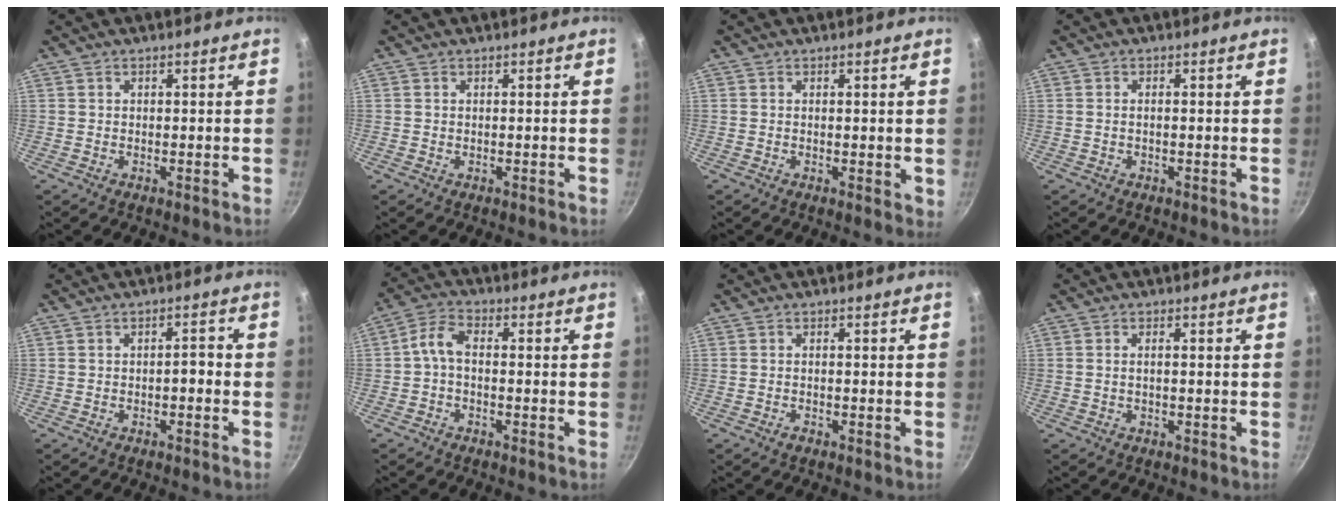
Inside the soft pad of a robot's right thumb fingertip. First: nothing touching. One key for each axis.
{"total": 0.0}
{"total": 1.6, "fx": 0.3, "fy": 0.6, "fz": 1.4, "tx": -0.015, "ty": -0.005, "tz": 0.004}
{"total": 0.8, "fx": -0.2, "fy": 0.1, "fz": 0.8, "tx": -0.025, "ty": 0.006, "tz": -0.004}
{"total": 2.3, "fx": -1.0, "fy": 1.0, "fz": 1.8, "tx": -0.018, "ty": 0.019, "tz": -0.012}
{"total": 4.6, "fx": -1.0, "fy": 2.4, "fz": 3.8, "tx": -0.086, "ty": 0.026, "tz": -0.030}
{"total": 0.9, "fx": -0.7, "fy": 0.2, "fz": 0.5, "tx": -0.014, "ty": 0.004, "tz": -0.013}
{"total": 1.1, "fx": -0.2, "fy": 0.2, "fz": 1.1, "tx": -0.031, "ty": 0.006, "tz": -0.005}